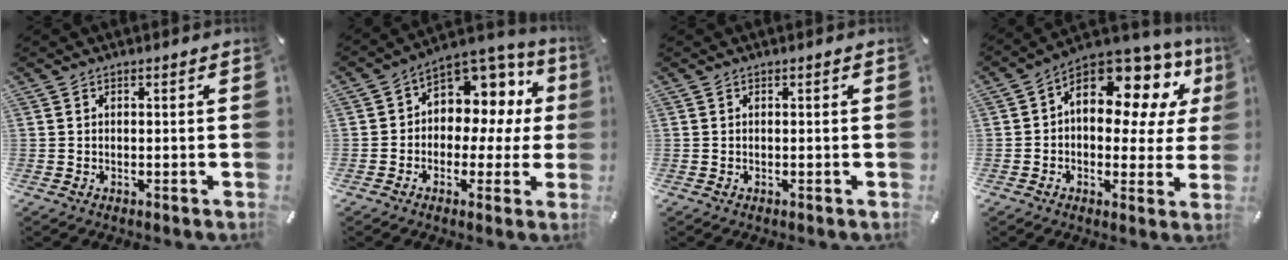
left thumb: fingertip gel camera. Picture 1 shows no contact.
{"total": 9.3, "force": [1.6, 7.7, 4.9], "torque": [-0.067, -0.025, 0.034]}
{"total": 0.0}
{"total": 14.6, "force": [7.3, 8.3, 9.5], "torque": [-0.142, -0.057, 0.127]}